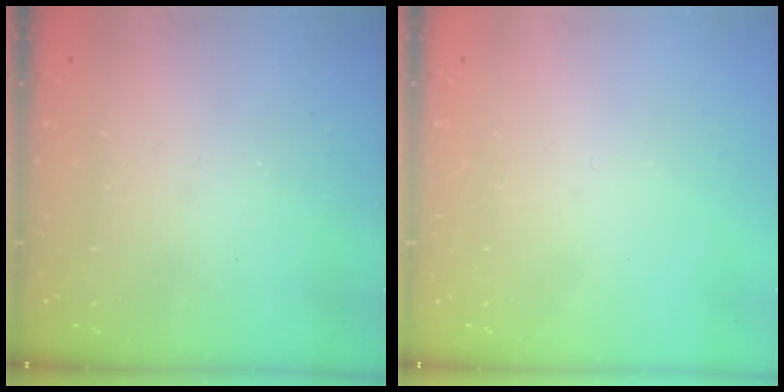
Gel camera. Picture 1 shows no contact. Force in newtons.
{"total": 0.0}